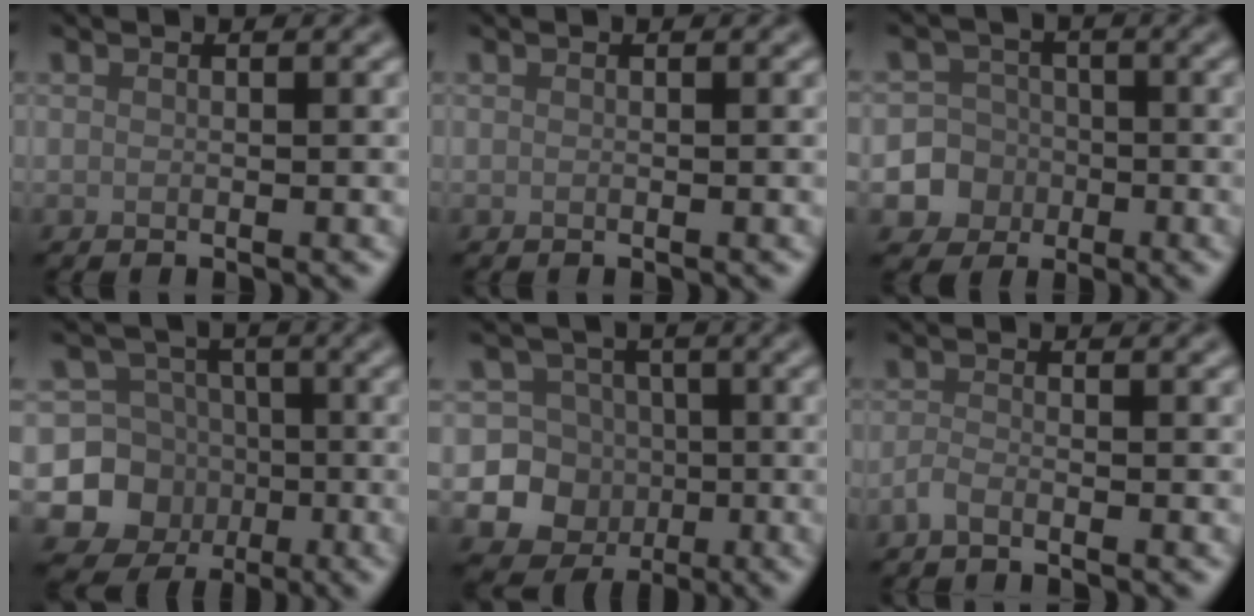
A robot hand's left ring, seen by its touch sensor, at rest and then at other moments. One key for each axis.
{"total": 0.0}
{"total": 8.9, "fx": -2.8, "fy": 8.3, "fz": 0.9, "tx": -0.021, "ty": -0.013, "tz": -0.069}
{"total": 6.9, "fx": -1.7, "fy": 6.5, "fz": 1.5, "tx": -0.014, "ty": -0.004, "tz": -0.052}
{"total": 9.9, "fx": -2.3, "fy": 9.5, "fz": 1.9, "tx": -0.029, "ty": 0.008, "tz": -0.057}
{"total": 1.2, "fx": -0.9, "fy": 0.3, "fz": 0.8, "tx": -0.017, "ty": -0.001, "tz": -0.022}